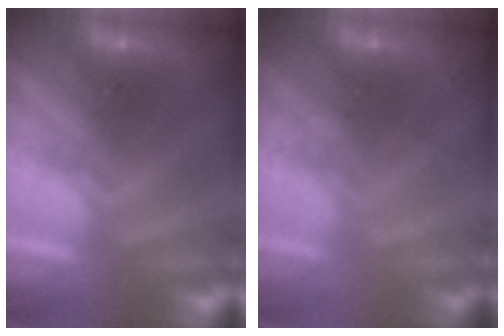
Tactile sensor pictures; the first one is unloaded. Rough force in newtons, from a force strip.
{"total": 2.0}